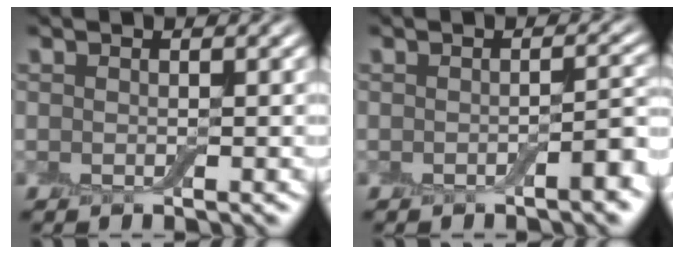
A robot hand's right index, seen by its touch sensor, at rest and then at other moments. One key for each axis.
{"total": 1.9, "fx": -0.9, "fy": 0.3, "fz": 1.6, "tx": -0.023, "ty": 0.007, "tz": -0.014}